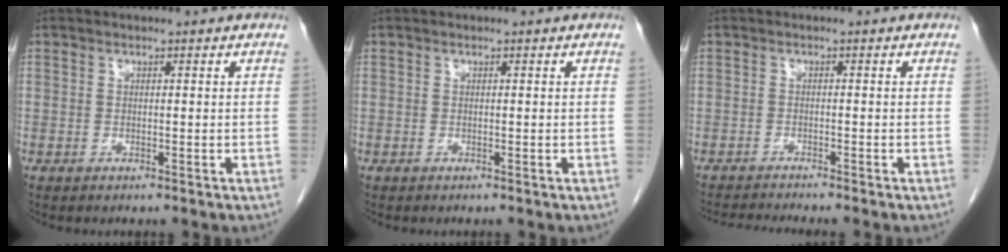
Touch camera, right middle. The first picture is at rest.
{"total": 0.0}
{"total": 4.9, "force": [-4.5, -1.1, 1.6], "torque": [-0.024, -0.018, -0.071]}